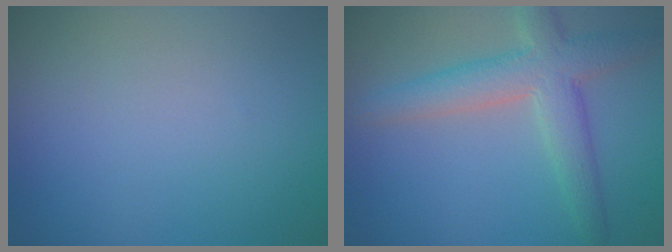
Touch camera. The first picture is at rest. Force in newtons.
{"total": 5.2, "press": 5.2, "slide": 0.3}